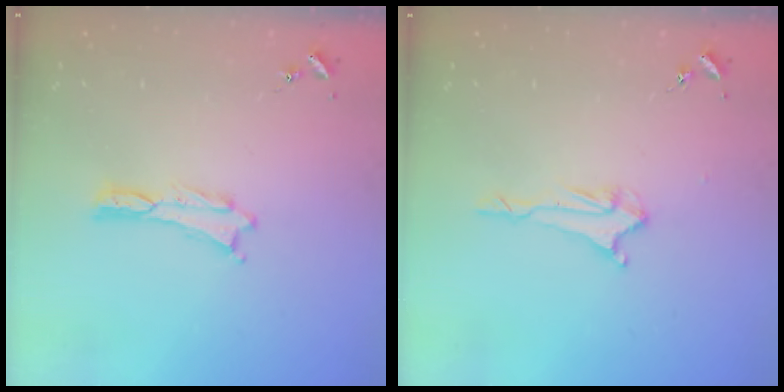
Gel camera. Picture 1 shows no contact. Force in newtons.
{"total": 2.1, "press": 2.0, "slide": 0.4}